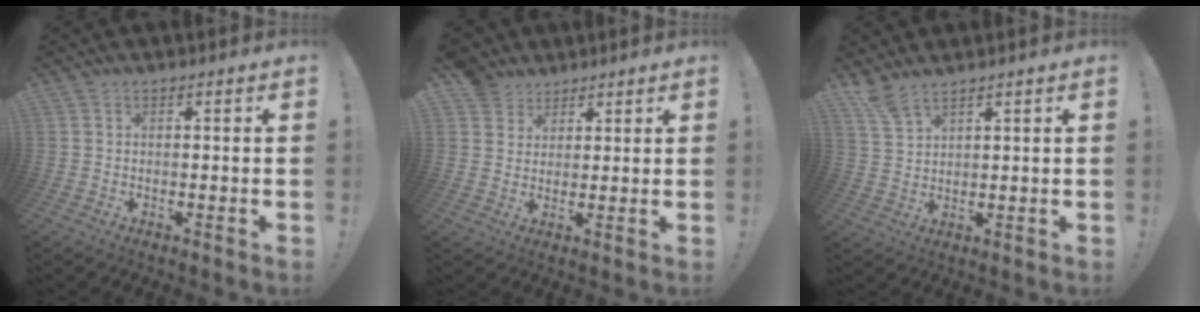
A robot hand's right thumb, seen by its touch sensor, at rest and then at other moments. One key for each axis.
{"total": 5.4, "fx": 3.8, "fy": 3.8, "fz": 0.1, "tx": -0.005, "ty": -0.029, "tz": 0.075}
{"total": 5.6, "fx": 4.6, "fy": 1.2, "fz": 2.9, "tx": -0.063, "ty": -0.022, "tz": 0.087}